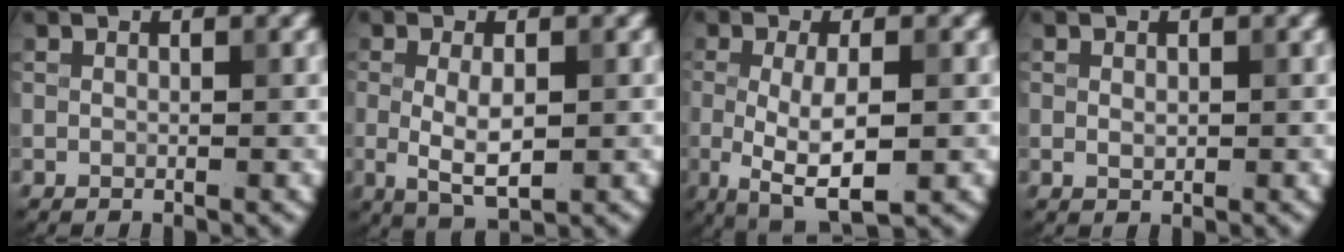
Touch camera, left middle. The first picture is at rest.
{"total": 3.8, "force": [-0.2, 1.6, 3.5], "torque": [-0.070, -0.005, -0.001]}
{"total": 5.7, "force": [-1.1, 1.8, 5.3], "torque": [-0.105, -0.014, -0.015]}
{"total": 0.9, "force": [0.1, 0.7, 0.7], "torque": [-0.011, -0.002, 0.003]}